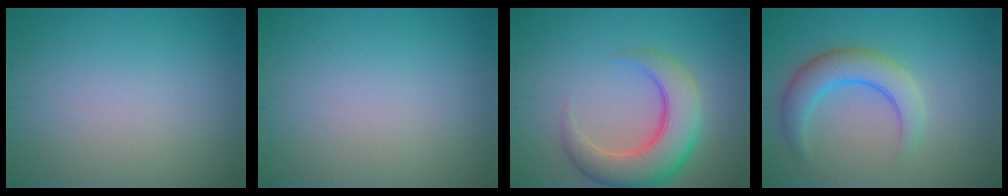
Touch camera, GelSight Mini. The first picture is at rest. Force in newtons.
{"total": 0.0}
{"total": 6.9, "press": 6.9, "slide": 0.6}
{"total": 4.4, "press": 4.4, "slide": 0.2}